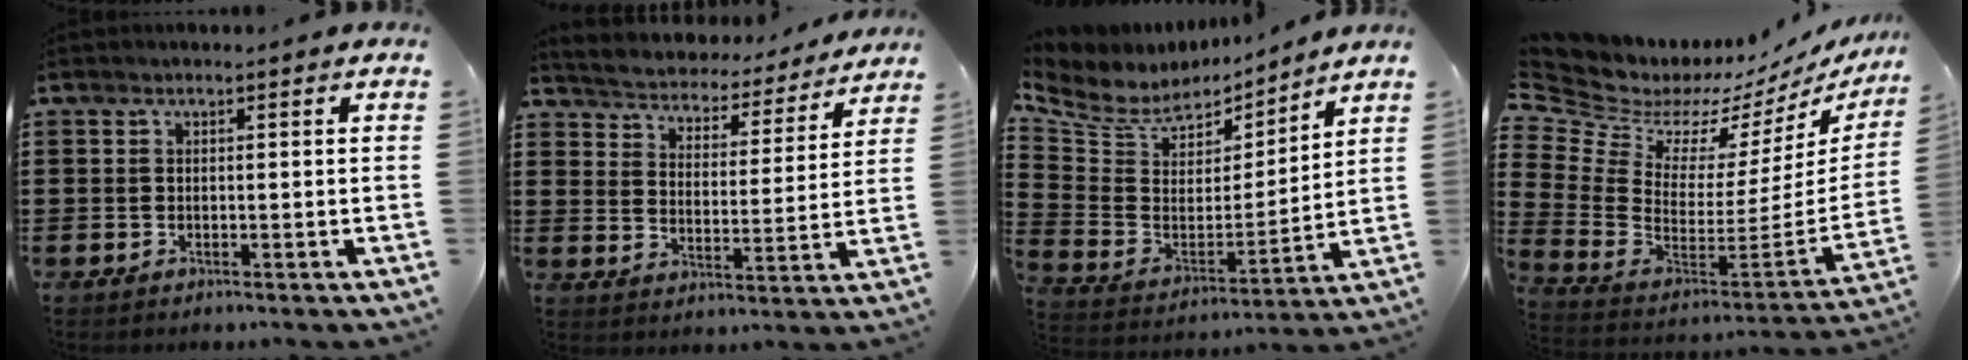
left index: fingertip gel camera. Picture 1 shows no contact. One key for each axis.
{"total": 3.5, "fx": 3.5, "fy": 0.2, "fz": -0.2, "tx": -0.022, "ty": -0.035, "tz": 0.051}
{"total": 6.8, "fx": 5.4, "fy": 3.9, "fz": 1.6, "tx": -0.069, "ty": -0.039, "tz": 0.095}
{"total": 5.9, "fx": 4.7, "fy": 3.5, "fz": 0.8, "tx": -0.073, "ty": -0.063, "tz": 0.078}